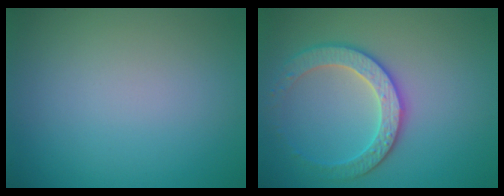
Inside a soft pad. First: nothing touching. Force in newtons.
{"total": 3.6, "press": 3.5, "slide": 0.8}